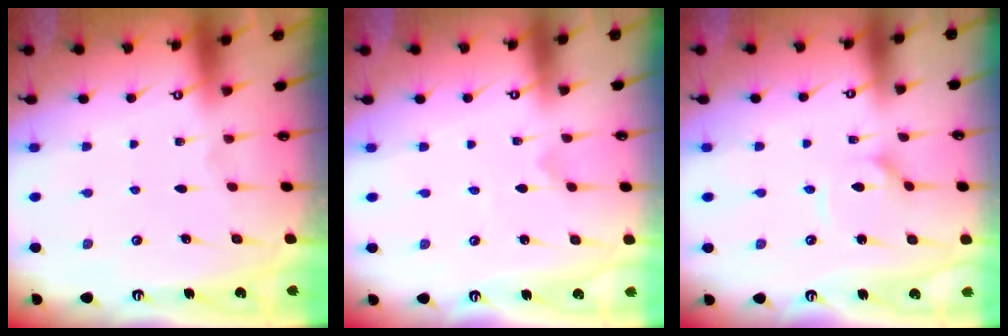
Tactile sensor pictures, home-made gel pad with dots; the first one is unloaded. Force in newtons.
{"total": 0.0}
{"total": 2.8, "press": 2.8, "slide": 0.3}